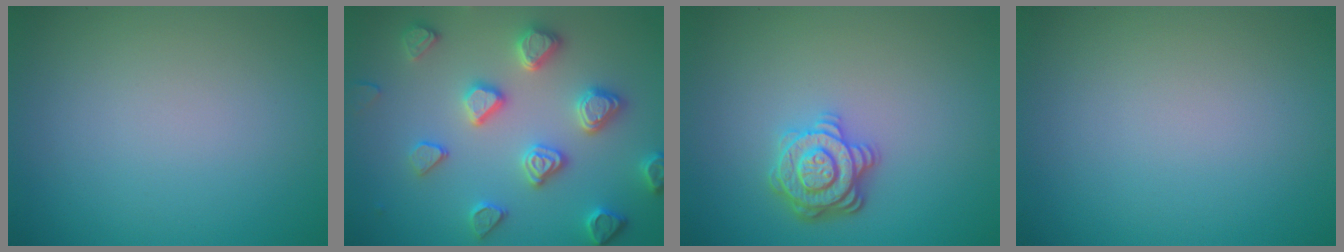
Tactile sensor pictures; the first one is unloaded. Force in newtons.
{"total": 4.6, "press": 4.5, "slide": 0.9}
{"total": 3.6, "press": 3.3, "slide": 1.5}
{"total": 0.0}